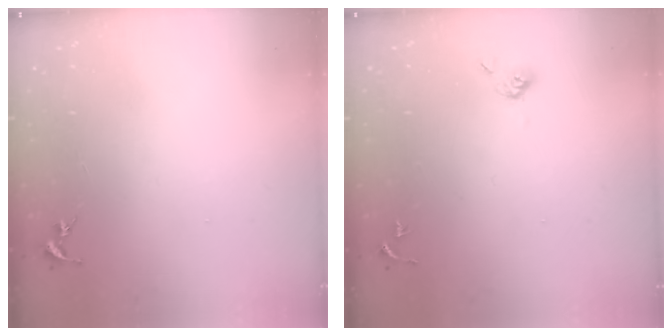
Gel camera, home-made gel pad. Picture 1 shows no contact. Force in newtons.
{"total": 4.0, "press": 3.9, "slide": 0.8}